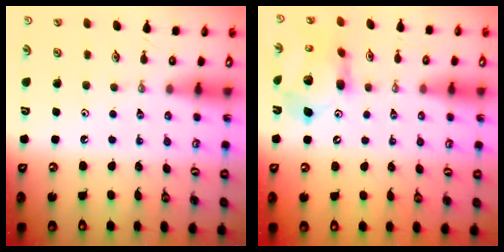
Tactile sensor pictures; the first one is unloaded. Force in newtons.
{"total": 13.7, "press": 13.6, "slide": 1.4}